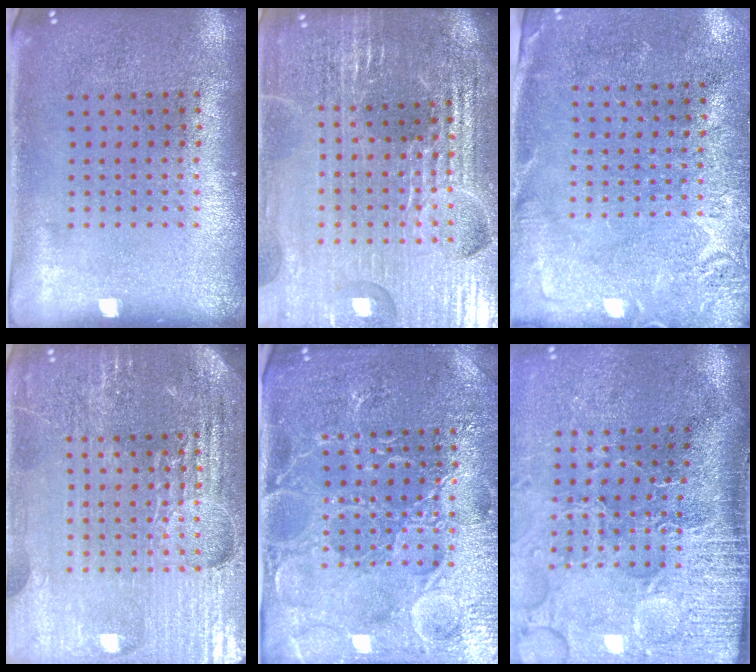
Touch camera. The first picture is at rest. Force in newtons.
{"total": 5.0, "press": 4.7, "slide": 1.7}
{"total": 2.7, "press": 2.6, "slide": 0.9}
{"total": 5.3, "press": 4.8, "slide": 2.2}
{"total": 4.7, "press": 4.6, "slide": 1.2}
{"total": 4.9, "press": 4.0, "slide": 2.9}